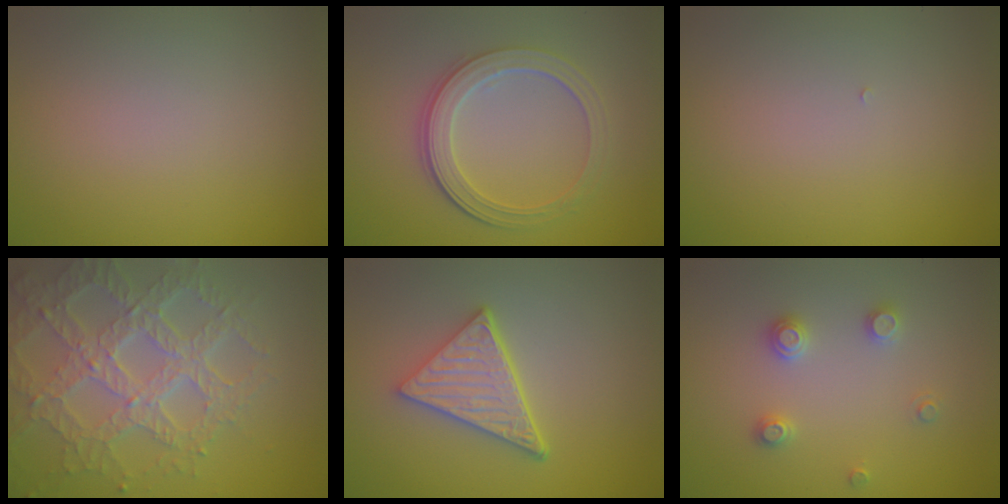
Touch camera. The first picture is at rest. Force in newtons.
{"total": 4.0, "press": 3.4, "slide": 2.0}
{"total": 0.0}
{"total": 7.0, "press": 5.1, "slide": 4.8}
{"total": 5.0, "press": 3.6, "slide": 3.5}
{"total": 2.0, "press": 2.0, "slide": 0.2}